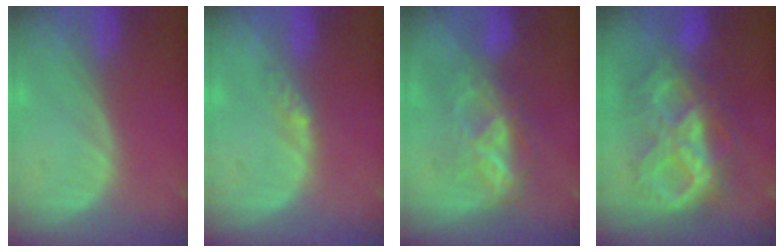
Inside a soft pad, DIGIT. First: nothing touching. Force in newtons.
{"total": 2.2, "press": 1.7, "slide": 1.3}
{"total": 6.1, "press": 6.1, "slide": 0.7}
{"total": 10.7, "press": 10.6, "slide": 1.1}